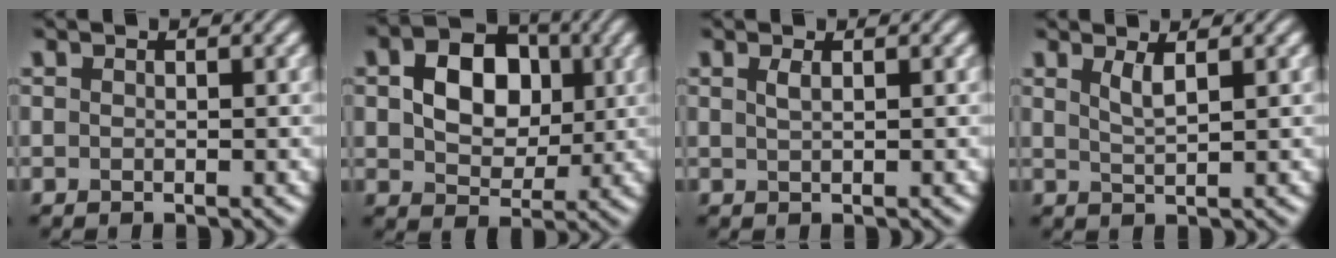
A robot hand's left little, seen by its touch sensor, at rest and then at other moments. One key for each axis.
{"total": 7.1, "fx": 1.2, "fy": 5.1, "fz": 4.8, "tx": -0.091, "ty": 0.005, "tz": 0.012}
{"total": 1.0, "fx": 0.4, "fy": 0.3, "fz": 0.8, "tx": -0.014, "ty": 0.003, "tz": 0.008}
{"total": 1.7, "fx": 0.9, "fy": 0.4, "fz": 1.4, "tx": -0.025, "ty": -0.002, "tz": 0.017}